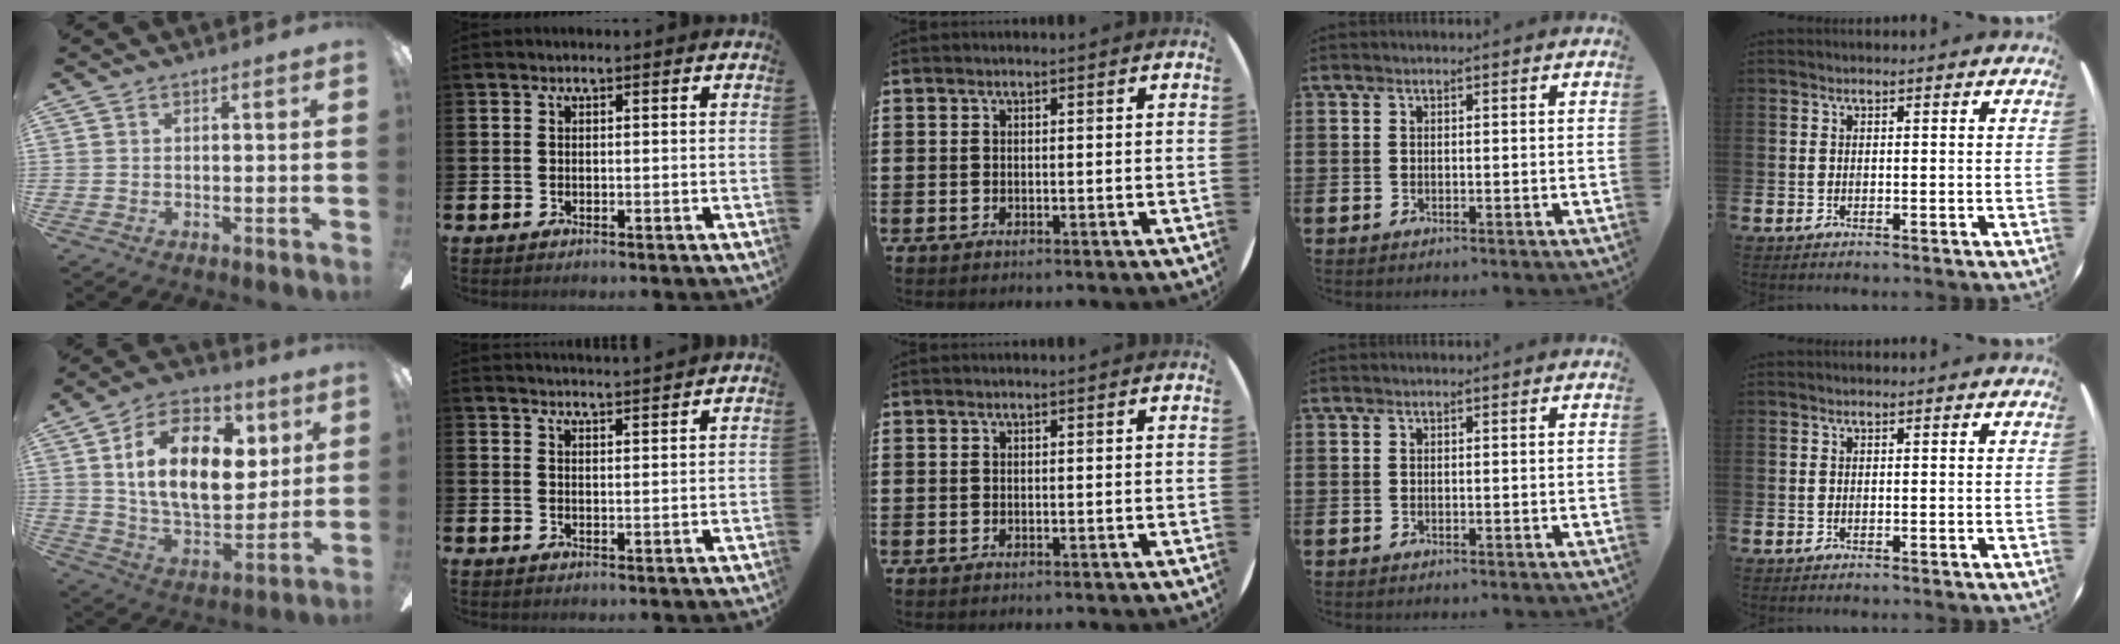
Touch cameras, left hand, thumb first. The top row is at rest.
{"thumb": {"total": 21.3, "force": [7.1, 12.9, 15.5], "torque": [-0.265, -0.009, 0.121]}, "index": {"total": 3.3, "force": [3.2, -0.5, -0.2], "torque": [0.003, -0.022, 0.057]}}